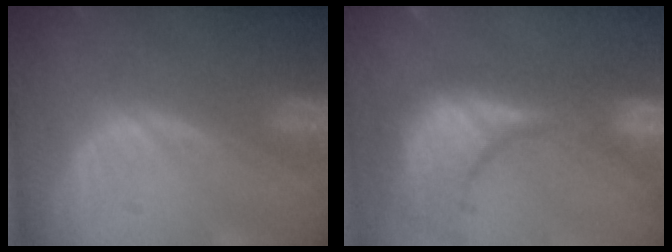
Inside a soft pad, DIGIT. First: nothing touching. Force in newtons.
{"total": 15.3, "press": 12.2, "slide": 9.3}